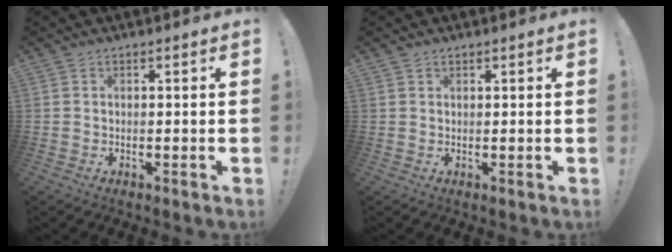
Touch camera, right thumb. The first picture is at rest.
{"total": 0.8, "force": [0.7, 0.4, 0.1], "torque": [0.000, 0.000, 0.014]}